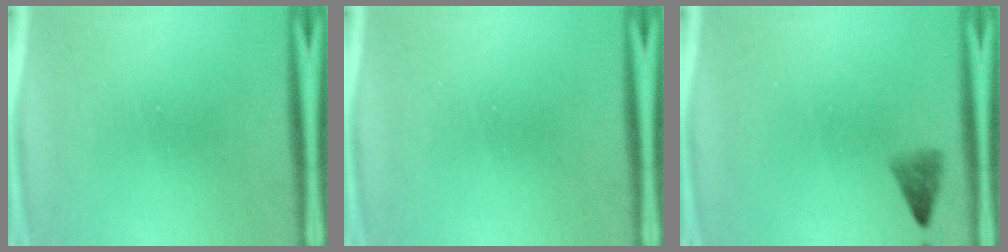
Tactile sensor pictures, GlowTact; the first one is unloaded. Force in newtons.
{"total": 0.0}
{"total": 1.0}